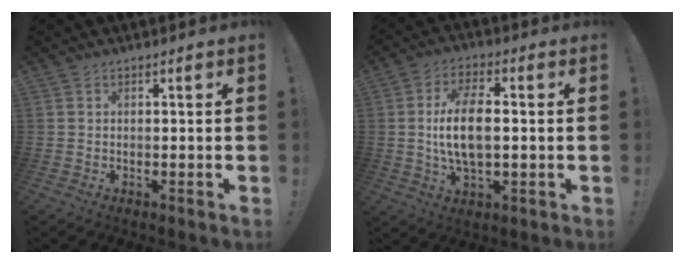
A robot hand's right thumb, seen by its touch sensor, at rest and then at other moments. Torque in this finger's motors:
{"motor_torque": [-0.02, 0.75, 0.59, 0.51, 0.15]}